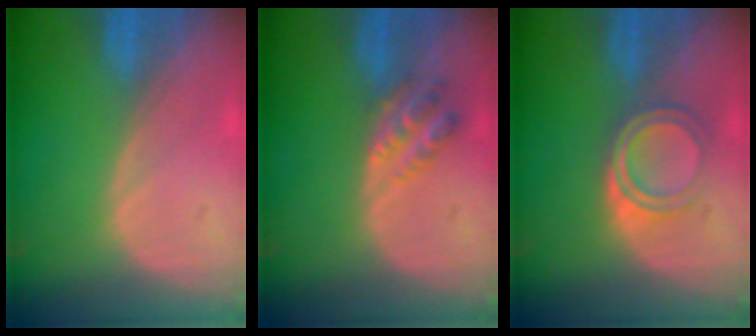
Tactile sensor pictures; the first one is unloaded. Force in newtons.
{"total": 4.6, "press": 3.8, "slide": 2.5}
{"total": 4.4, "press": 4.4, "slide": 0.2}